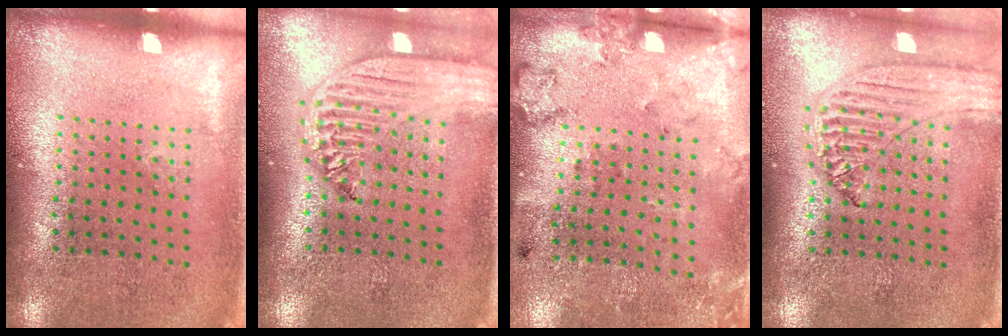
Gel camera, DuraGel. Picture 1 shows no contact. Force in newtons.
{"total": 2.6, "press": 2.1, "slide": 1.4}
{"total": 2.0, "press": 1.3, "slide": 1.5}
{"total": 1.3, "press": 1.3, "slide": 0.2}